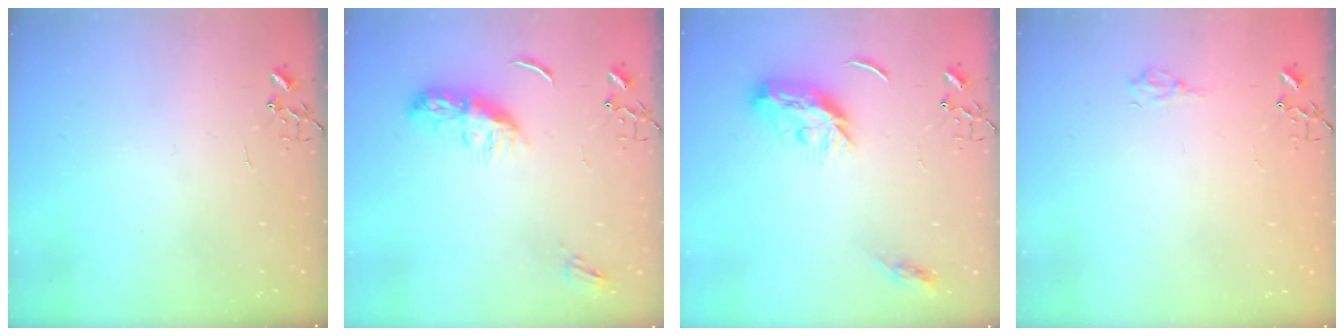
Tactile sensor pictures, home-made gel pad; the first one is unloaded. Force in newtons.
{"total": 9.6, "press": 9.6, "slide": 0.0}
{"total": 10.1, "press": 10.1, "slide": 0.2}
{"total": 7.0, "press": 6.9, "slide": 0.6}